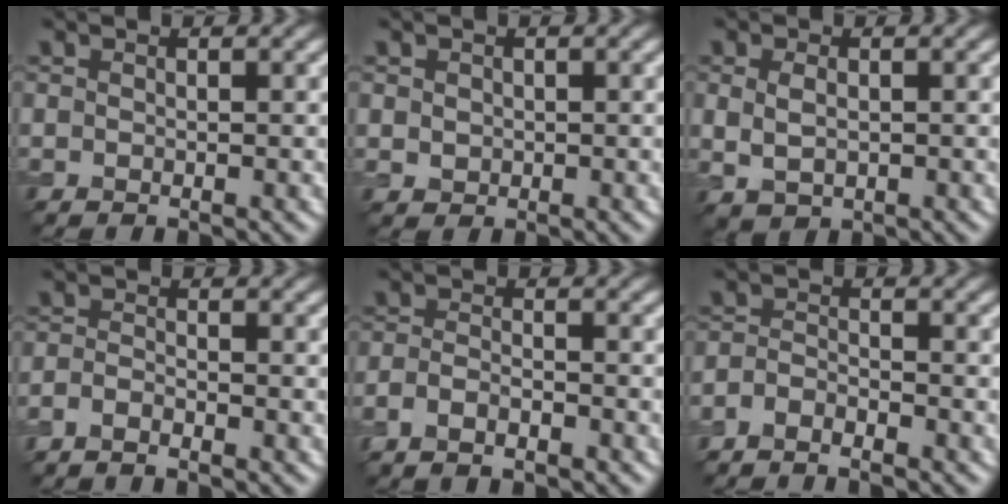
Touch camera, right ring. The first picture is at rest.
{"total": 0.8, "force": [0.2, 0.8, 0.0], "torque": [0.006, -0.004, 0.004]}
{"total": 2.0, "force": [0.4, 1.4, 1.4], "torque": [-0.034, -0.005, 0.015]}
{"total": 1.5, "force": [-1.5, 0.1, 0.4], "torque": [-0.010, -0.003, -0.035]}
{"total": 2.1, "force": [-1.7, 0.6, 1.0], "torque": [-0.022, -0.002, -0.038]}
{"total": 2.0, "force": [-2.0, 0.3, 0.3], "torque": [-0.007, -0.003, -0.046]}